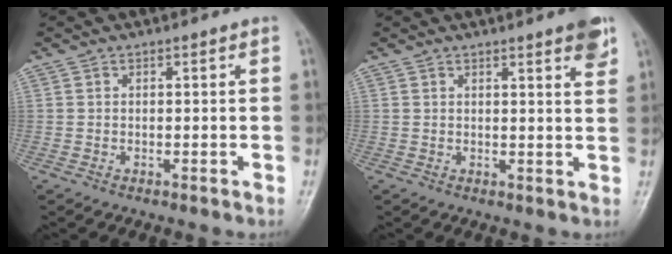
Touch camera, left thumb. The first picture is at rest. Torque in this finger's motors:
{"motor_torque": [0.95, 0.49, 0.75, -0.58, 0.00]}